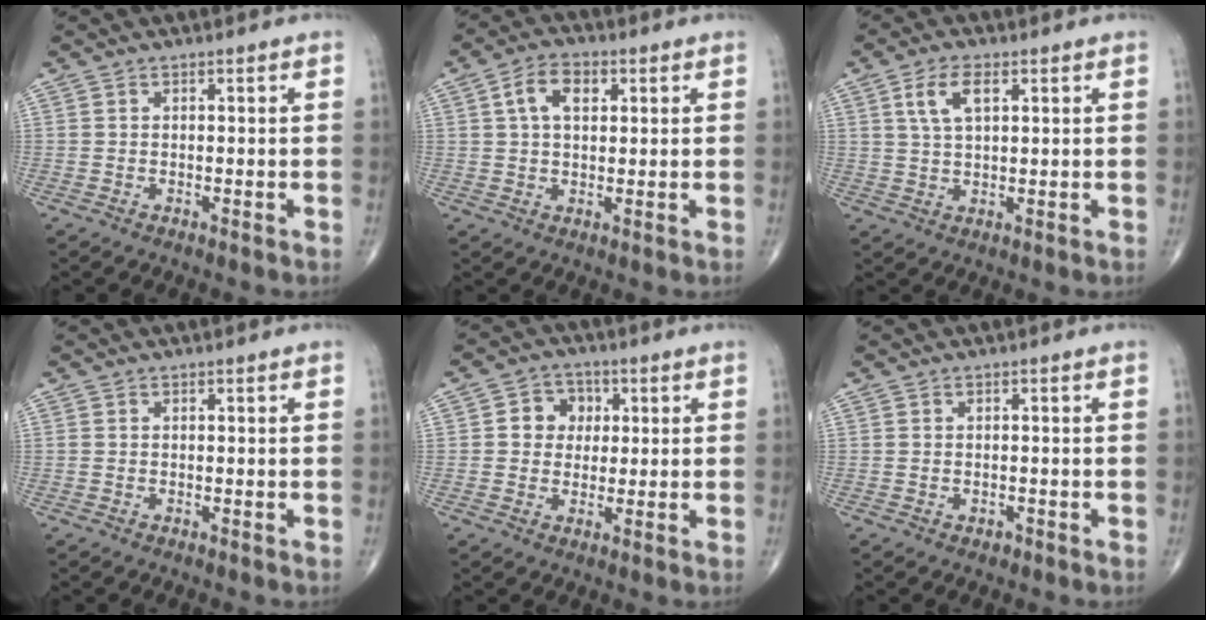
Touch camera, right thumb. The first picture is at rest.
{"total": 6.7, "force": [2.1, 4.0, 4.9], "torque": [-0.075, 0.007, 0.033]}
{"total": 5.9, "force": [2.3, 2.8, 4.7], "torque": [-0.087, -0.003, 0.047]}
{"total": 0.0}
{"total": 6.1, "force": [1.1, 5.3, 2.7], "torque": [-0.005, 0.005, 0.011]}
{"total": 1.0, "force": [-0.5, 0.8, 0.5], "torque": [-0.006, 0.006, -0.004]}